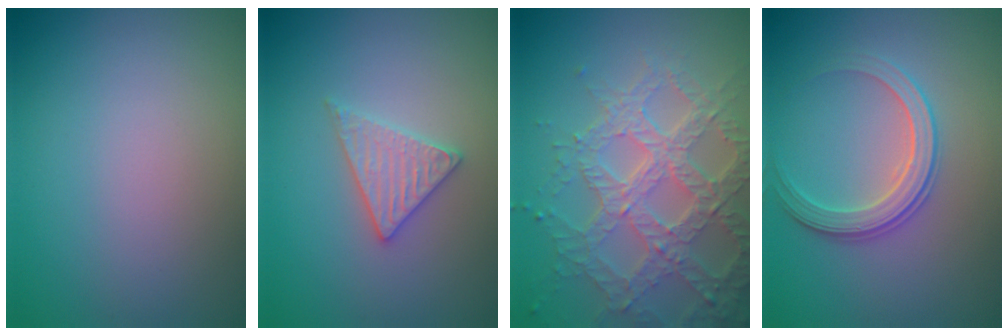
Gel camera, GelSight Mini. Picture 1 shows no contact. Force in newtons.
{"total": 2.6, "press": 2.6, "slide": 0.3}
{"total": 7.1, "press": 5.2, "slide": 4.8}
{"total": 2.8, "press": 2.8, "slide": 0.3}